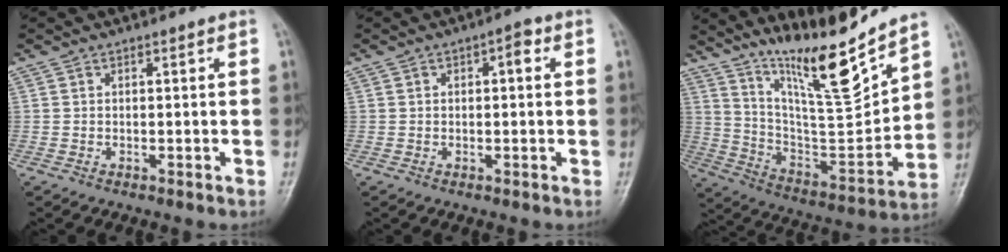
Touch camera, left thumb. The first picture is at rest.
{"total": 2.6, "force": [0.6, 1.3, 2.2], "torque": [-0.024, 0.011, 0.002]}
{"total": 17.6, "force": [13.9, 1.7, 10.7], "torque": [-0.151, -0.098, 0.256]}